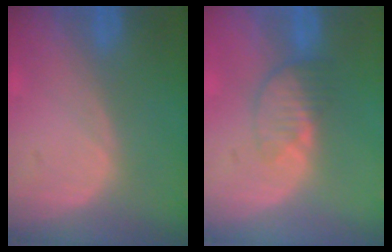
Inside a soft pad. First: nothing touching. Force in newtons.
{"total": 3.8, "press": 3.5, "slide": 1.6}